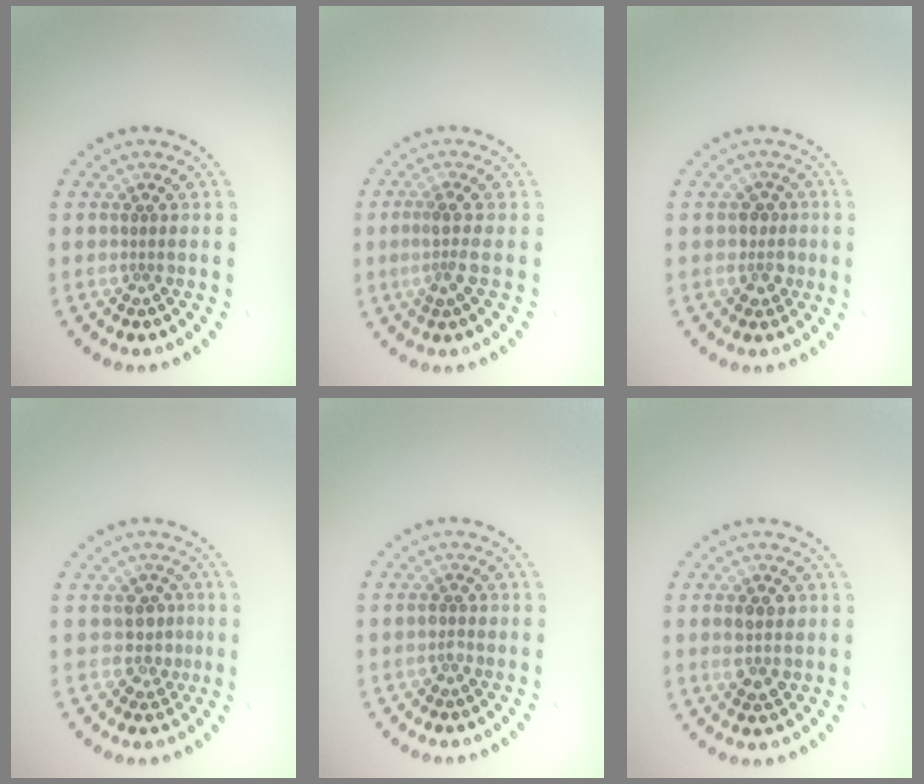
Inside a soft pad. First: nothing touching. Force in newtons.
{"total": 2.2, "press": 1.6, "slide": 1.5}
{"total": 2.0, "press": 1.8, "slide": 0.9}
{"total": 2.3, "press": 2.0, "slide": 1.2}
{"total": 1.0, "press": 1.0, "slide": 0.2}
{"total": 2.6, "press": 2.6, "slide": 0.3}